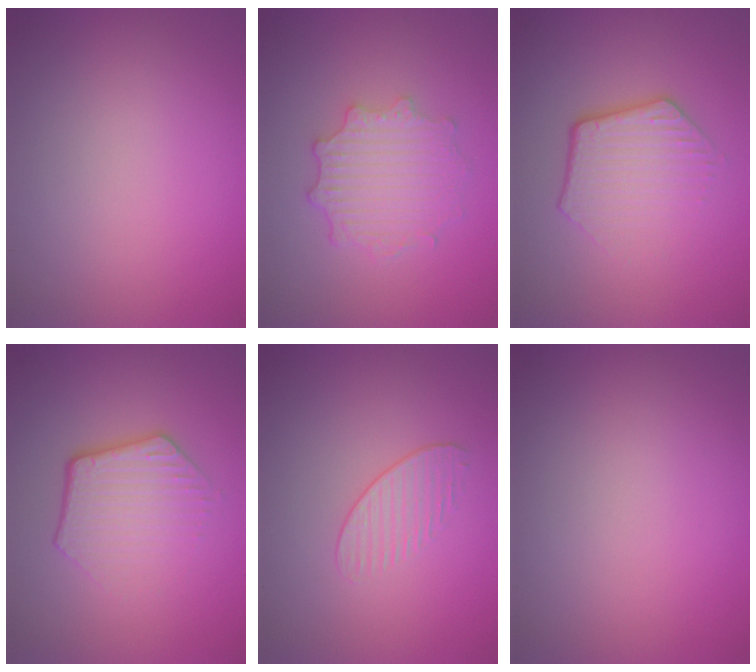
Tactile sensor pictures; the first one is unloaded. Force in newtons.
{"total": 4.3, "press": 3.5, "slide": 2.4}
{"total": 4.2, "press": 3.1, "slide": 2.8}
{"total": 4.2, "press": 3.1, "slide": 2.8}
{"total": 1.3, "press": 0.7, "slide": 1.1}
{"total": 0.0}